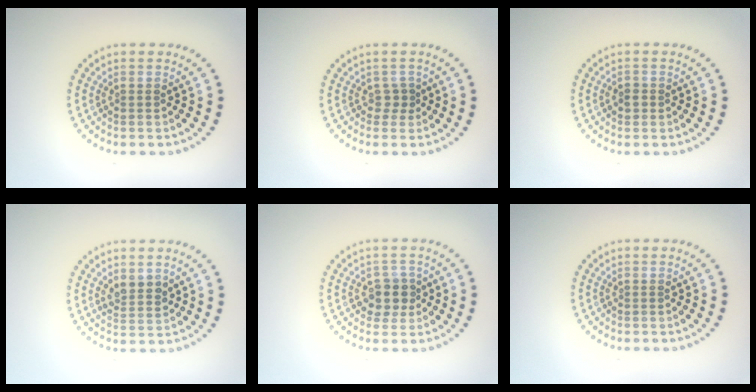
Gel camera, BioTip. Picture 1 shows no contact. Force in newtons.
{"total": 0.9, "press": 0.7, "slide": 0.5}
{"total": 1.0, "press": 1.0, "slide": 0.1}
{"total": 2.0, "press": 1.8, "slide": 0.8}
{"total": 2.6, "press": 2.4, "slide": 1.0}
{"total": 0.0}